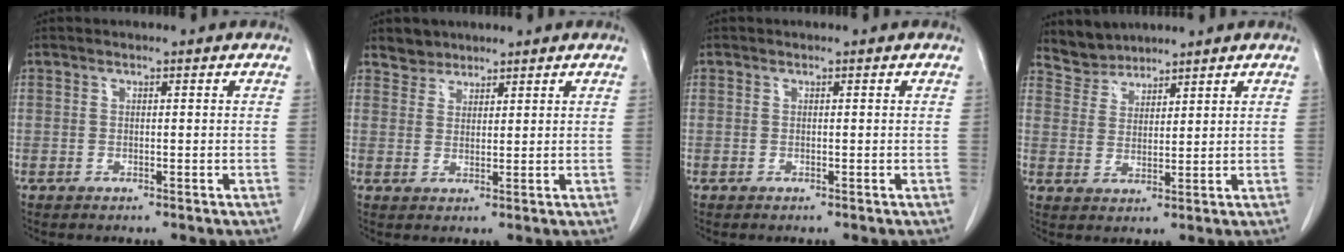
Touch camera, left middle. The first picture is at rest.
{"total": 2.6, "force": [2.2, 1.3, -0.3], "torque": [0.006, 0.006, 0.037]}
{"total": 0.0}
{"total": 4.2, "force": [3.9, 1.2, -0.7], "torque": [0.011, 0.010, 0.081]}